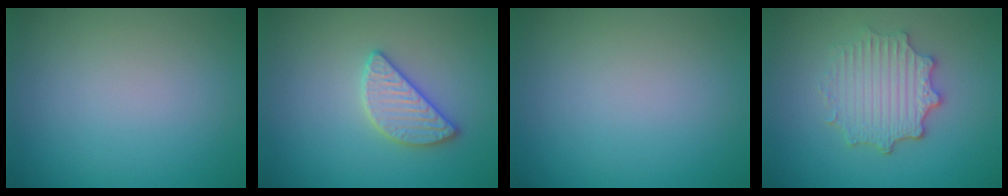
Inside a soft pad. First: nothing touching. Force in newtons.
{"total": 2.8, "press": 2.8, "slide": 0.2}
{"total": 0.0}
{"total": 4.4, "press": 3.6, "slide": 2.4}